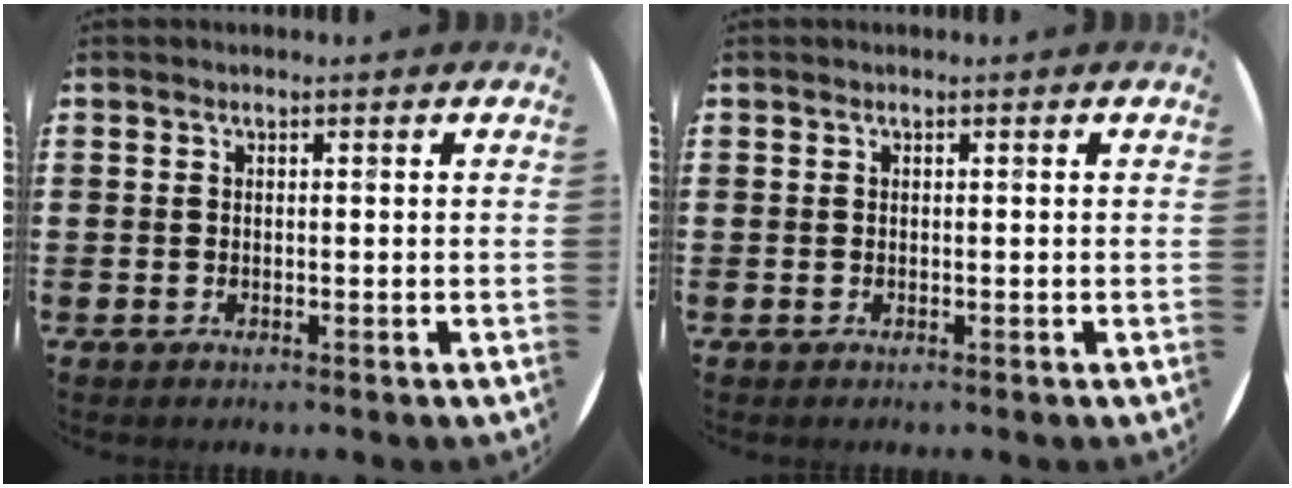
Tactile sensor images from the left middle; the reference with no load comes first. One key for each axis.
{"total": 0.0}